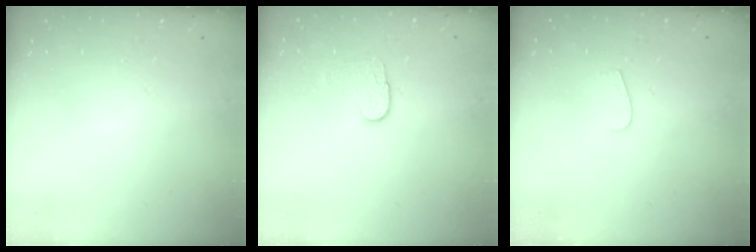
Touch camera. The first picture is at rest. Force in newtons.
{"total": 4.9, "press": 4.8, "slide": 0.5}
{"total": 3.1, "press": 3.1, "slide": 0.2}